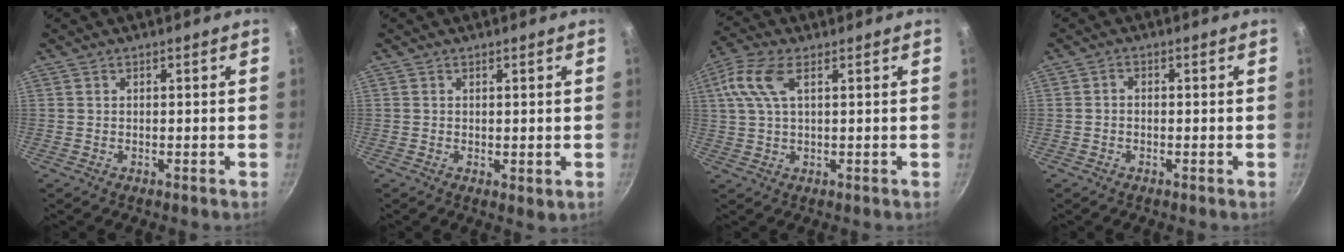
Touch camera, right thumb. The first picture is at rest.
{"total": 1.4, "force": [0.1, 0.6, 1.3], "torque": [-0.018, -0.008, 0.001]}
{"total": 8.0, "force": [2.7, 3.6, 6.6], "torque": [-0.144, 0.018, 0.048]}
{"total": 1.4, "force": [-0.5, 1.0, 0.8], "torque": [-0.015, 0.010, -0.012]}